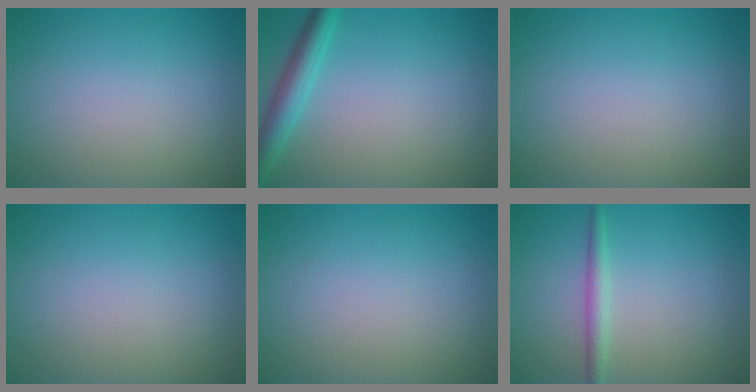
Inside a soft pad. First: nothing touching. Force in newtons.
{"total": 3.2, "press": 3.2, "slide": 0.1}
{"total": 0.0}
{"total": 0.0}
{"total": 0.0}
{"total": 1.8, "press": 1.8, "slide": 0.0}